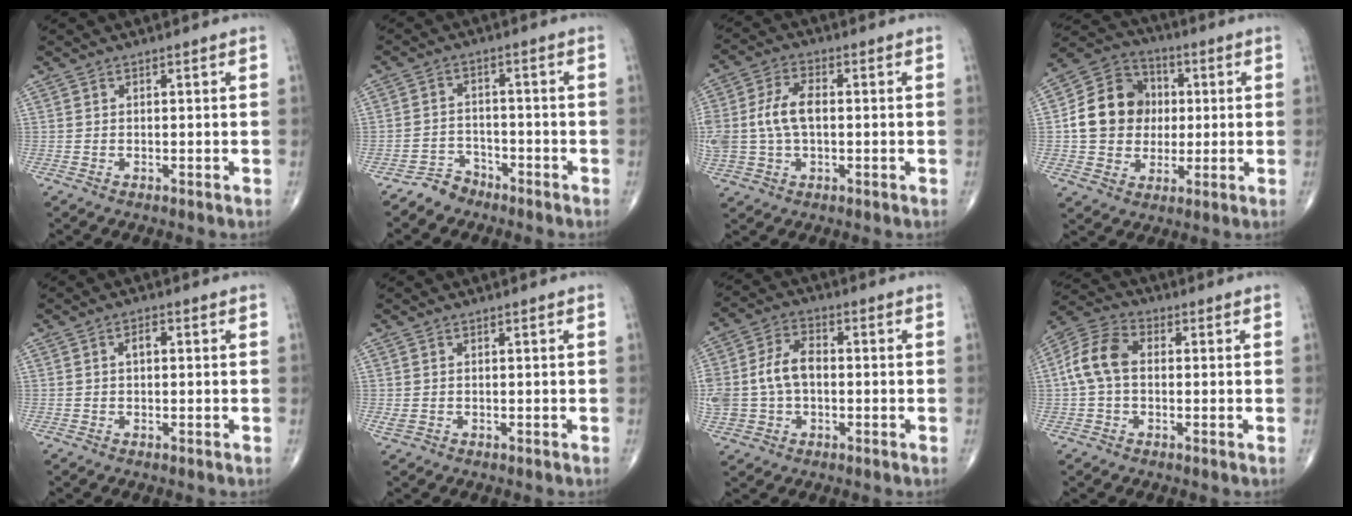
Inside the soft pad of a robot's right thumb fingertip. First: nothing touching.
{"total": 4.0, "force": [-3.4, 2.1, -0.3], "torque": [0.020, 0.027, -0.066]}
{"total": 10.7, "force": [0.2, 6.6, 8.4], "torque": [-0.185, 0.019, 0.007]}
{"total": 14.3, "force": [0.8, 12.3, 7.1], "torque": [-0.100, 0.023, 0.013]}
{"total": 2.0, "force": [0.2, 1.2, 1.6], "torque": [-0.025, 0.007, 0.001]}
{"total": 1.3, "force": [-0.1, 1.0, 0.8], "torque": [-0.022, 0.006, 0.004]}
{"total": 12.2, "force": [-0.5, 8.5, 8.8], "torque": [-0.186, 0.027, -0.007]}
{"total": 8.9, "force": [0.2, 5.9, 6.7], "torque": [-0.138, 0.028, -0.006]}